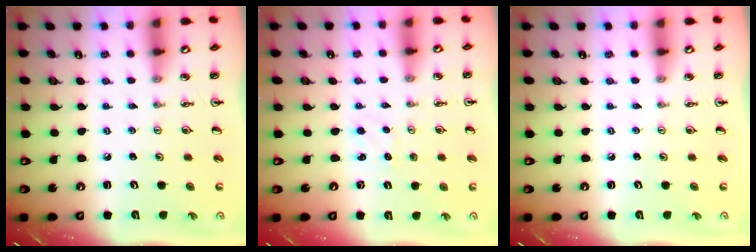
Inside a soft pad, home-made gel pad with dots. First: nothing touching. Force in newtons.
{"total": 2.2, "press": 2.2, "slide": 0.3}
{"total": 0.0}